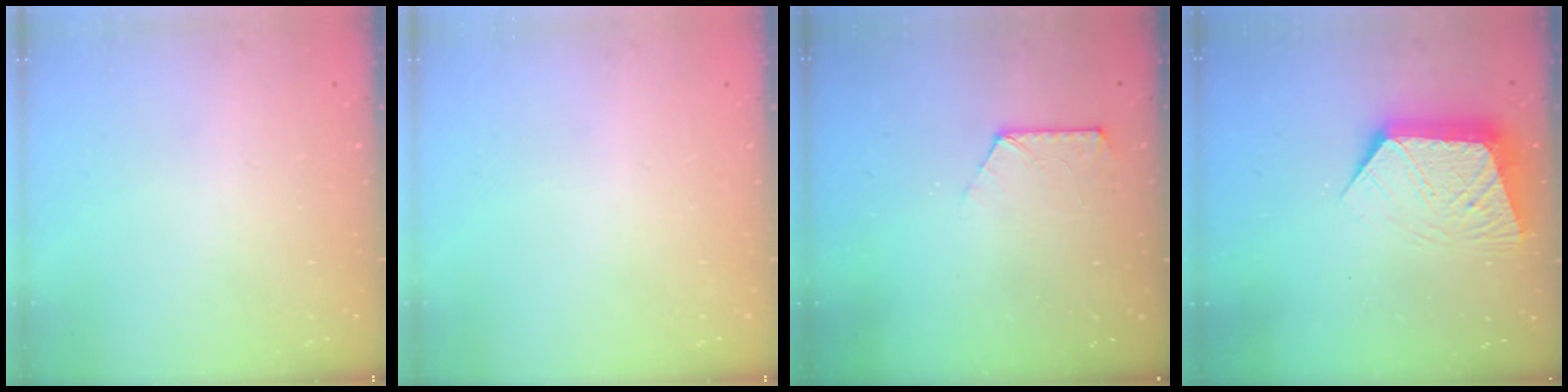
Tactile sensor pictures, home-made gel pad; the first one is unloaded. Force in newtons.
{"total": 0.0}
{"total": 5.7, "press": 5.7, "slide": 0.6}
{"total": 11.2, "press": 11.1, "slide": 0.8}